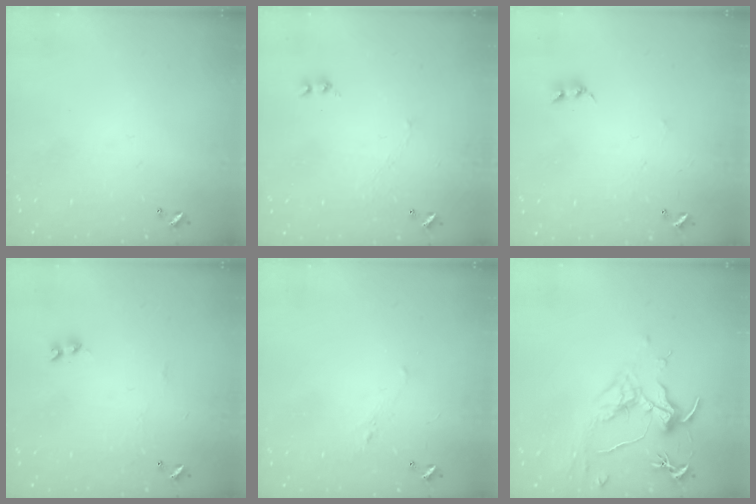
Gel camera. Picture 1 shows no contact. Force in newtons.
{"total": 2.6, "press": 2.6, "slide": 0.6}
{"total": 2.4, "press": 2.4, "slide": 0.4}
{"total": 2.1, "press": 2.1, "slide": 0.5}
{"total": 0.7, "press": 0.2, "slide": 0.6}
{"total": 1.6, "press": 1.4, "slide": 0.7}